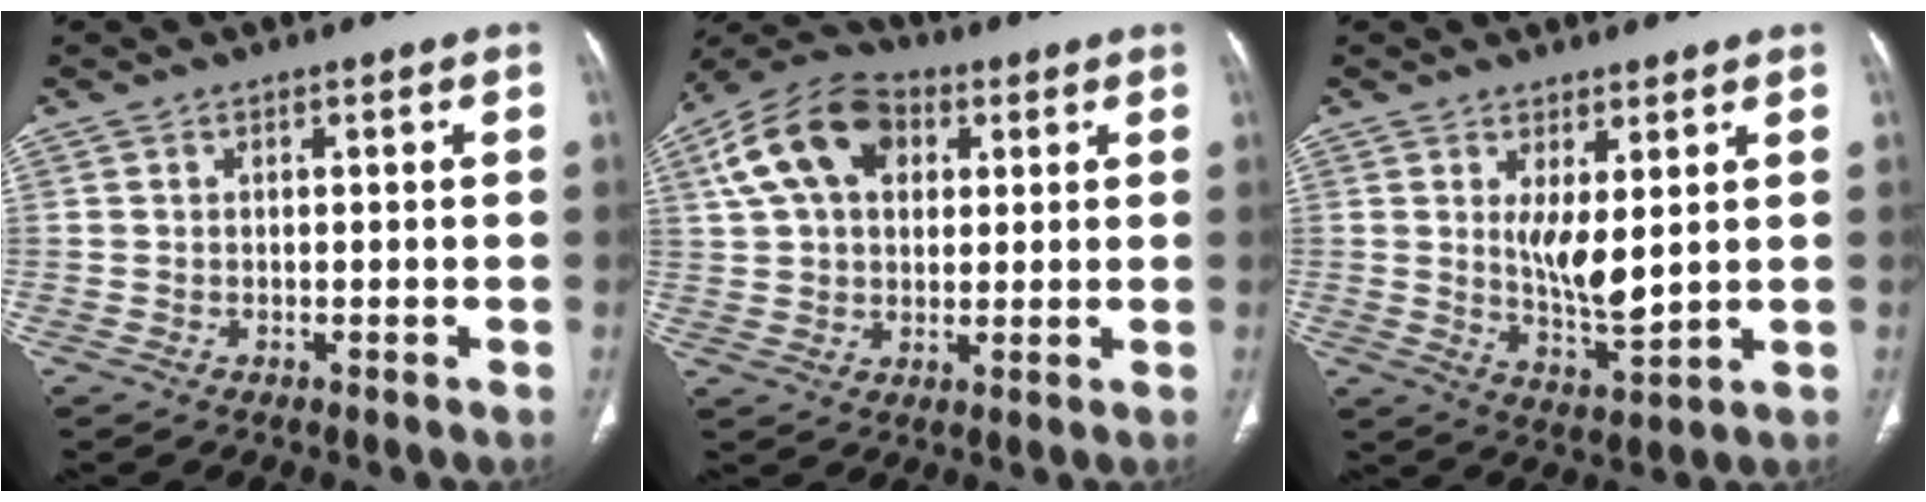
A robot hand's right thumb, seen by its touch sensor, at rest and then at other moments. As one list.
[{"total": 14.5, "force": [4.9, 9.7, 9.7], "torque": [-0.166, 0.014, 0.080]}, {"total": 7.3, "force": [1.8, 2.4, 6.6], "torque": [-0.116, -0.031, 0.045]}]